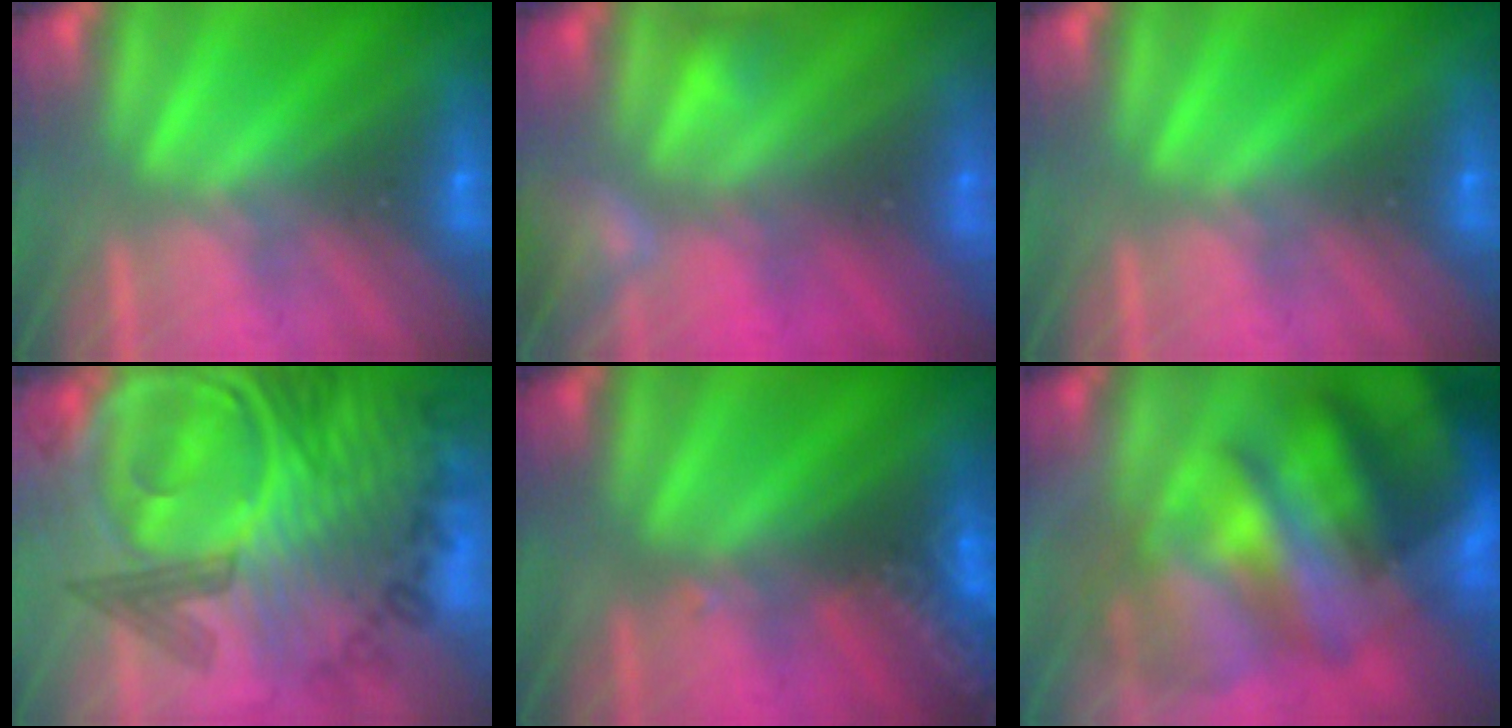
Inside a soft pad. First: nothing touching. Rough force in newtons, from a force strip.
{"total": 7.5}
{"total": 0.0}
{"total": 8.0}
{"total": 2.8}
{"total": 7.7}